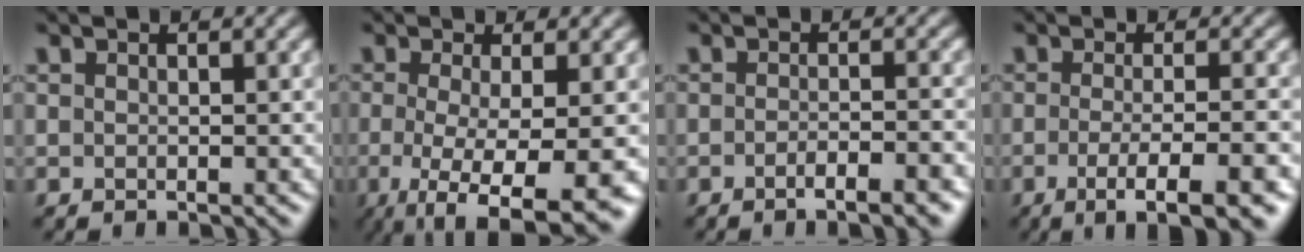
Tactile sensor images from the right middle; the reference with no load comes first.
{"total": 8.0, "force": [-2.8, 2.0, 7.2], "torque": [-0.119, -0.022, -0.045]}
{"total": 4.1, "force": [-2.2, 1.0, 3.3], "torque": [-0.043, 0.005, -0.033]}
{"total": 6.5, "force": [-2.7, 1.6, 5.7], "torque": [-0.079, -0.005, -0.041]}